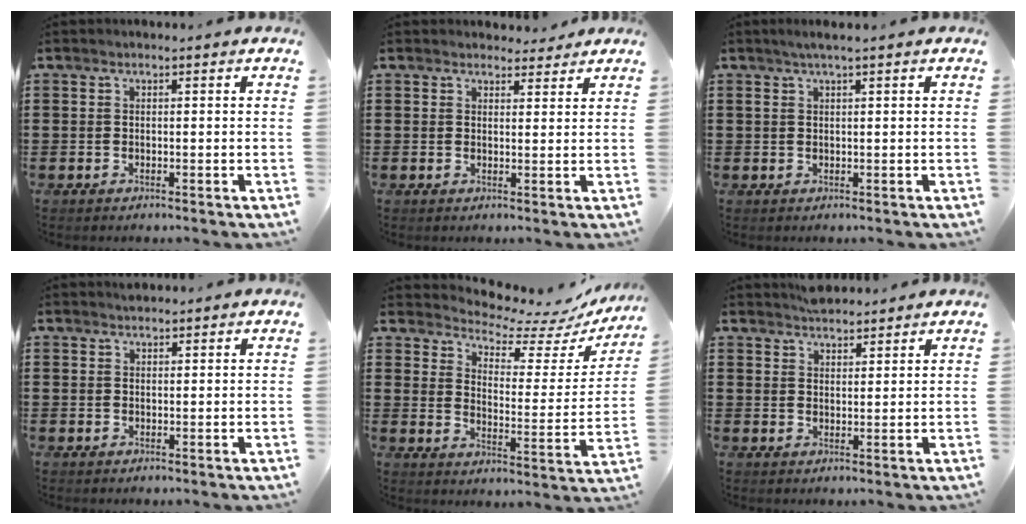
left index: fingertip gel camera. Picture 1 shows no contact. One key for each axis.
{"total": 2.7, "fx": 2.5, "fy": 1.0, "fz": 0.3, "tx": -0.004, "ty": -0.003, "tz": 0.045}
{"total": 1.6, "fx": 0.7, "fy": 0.0, "fz": 1.4, "tx": -0.026, "ty": 0.000, "tz": 0.013}
{"total": 1.4, "fx": 1.3, "fy": 0.7, "fz": -0.1, "tx": -0.001, "ty": 0.002, "tz": 0.026}
{"total": 5.7, "fx": 5.4, "fy": 0.9, "fz": 1.6, "tx": -0.046, "ty": -0.047, "tz": 0.087}
{"total": 2.9, "fx": 2.8, "fy": 0.7, "fz": -0.4, "tx": 0.000, "ty": -0.003, "tz": 0.057}